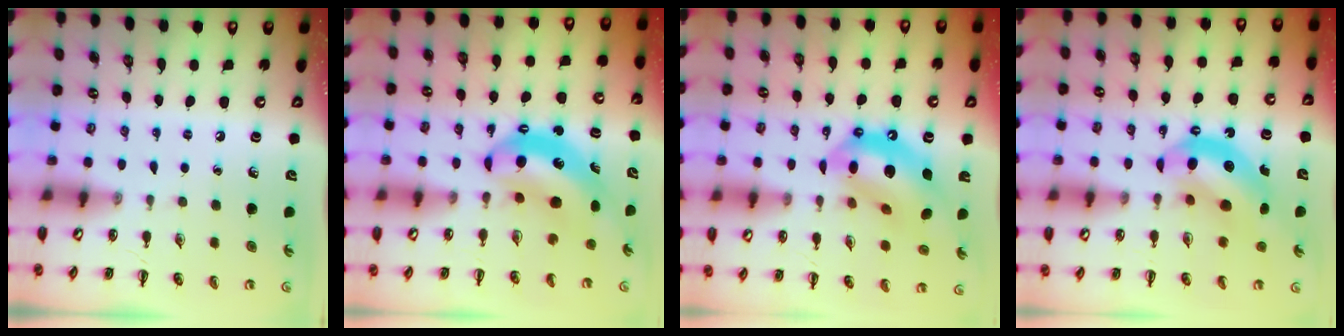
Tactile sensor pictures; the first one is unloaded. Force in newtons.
{"total": 7.5, "press": 7.3, "slide": 1.9}
{"total": 15.6, "press": 15.1, "slide": 3.9}
{"total": 10.9, "press": 10.5, "slide": 2.8}